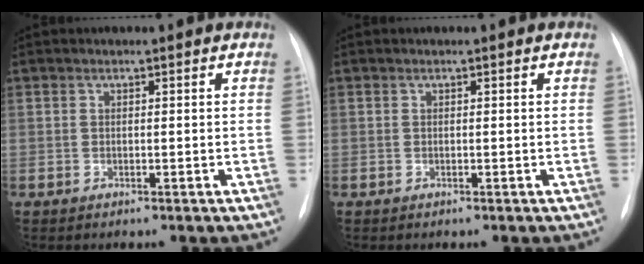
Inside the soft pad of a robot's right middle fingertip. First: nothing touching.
{"total": 0.0}